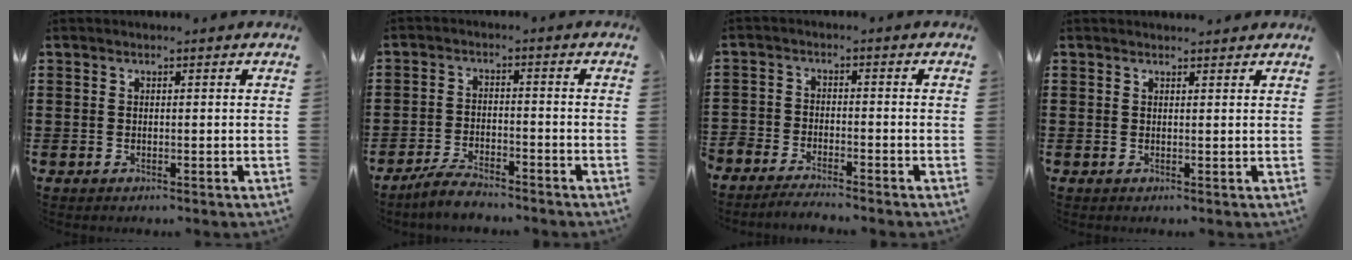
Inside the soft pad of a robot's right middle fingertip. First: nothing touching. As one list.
[{"total": 4.1, "force": [-3.9, 0.6, 1.3], "torque": [-0.030, 0.006, -0.081]}, {"total": 3.4, "force": [-3.4, 0.3, -0.2], "torque": [-0.003, 0.002, -0.073]}, {"total": 0.8, "force": [0.8, 0.1, 0.1], "torque": [0.004, -0.003, 0.013]}]